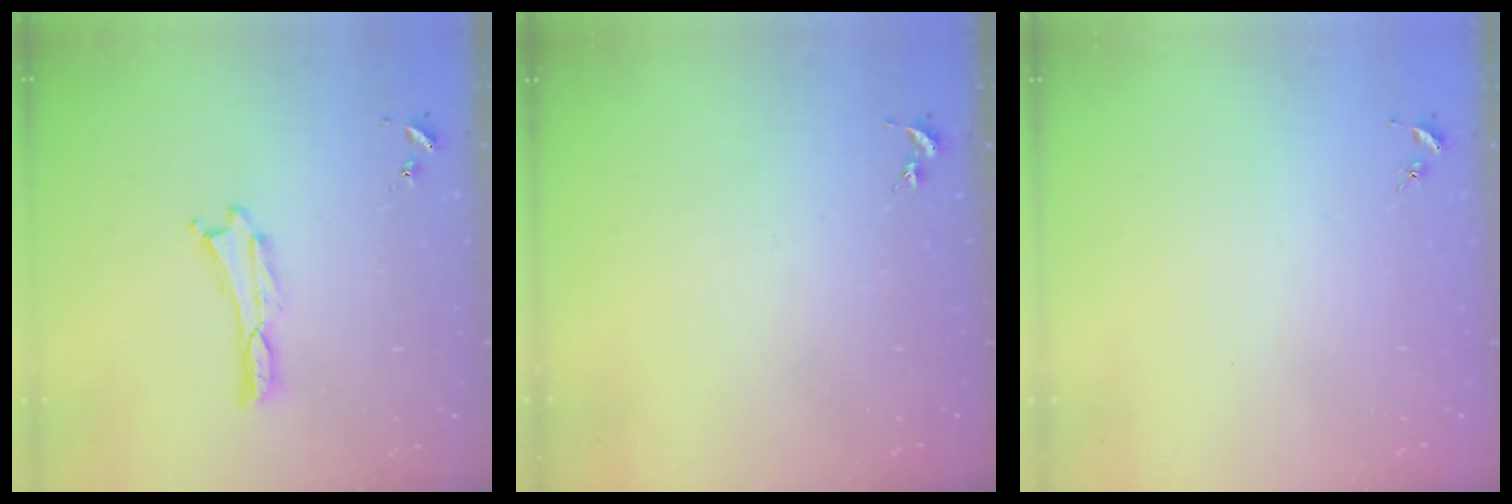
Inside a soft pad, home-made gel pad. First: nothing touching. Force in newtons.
{"total": 0.0}
{"total": 0.0}